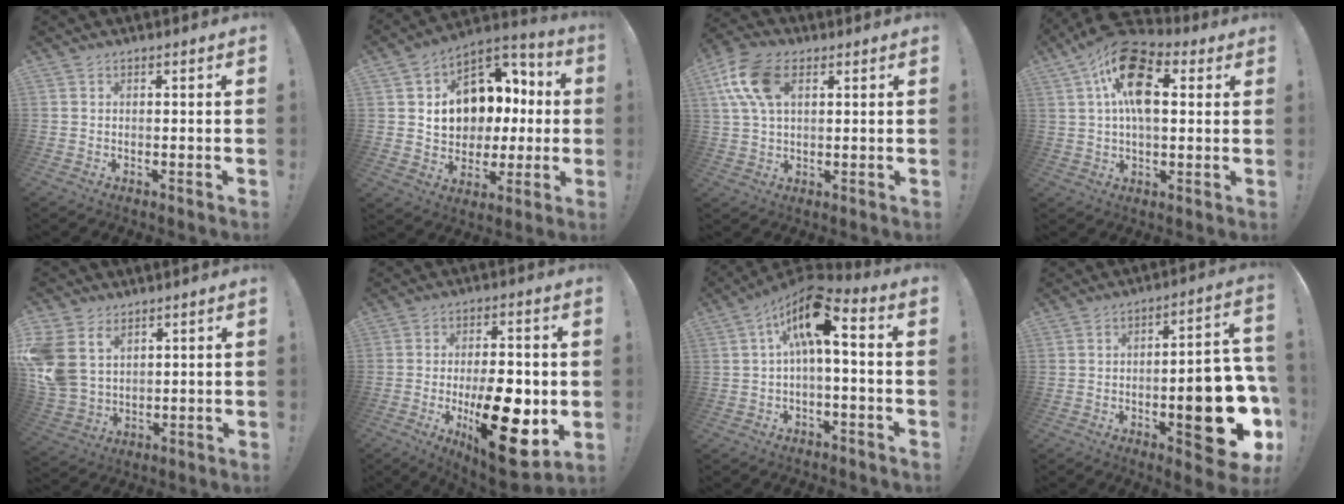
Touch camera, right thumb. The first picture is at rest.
{"total": 14.2, "force": [2.5, 11.8, 7.4], "torque": [-0.099, -0.016, 0.067]}
{"total": 13.7, "force": [4.7, 8.2, 9.8], "torque": [-0.190, -0.001, 0.091]}
{"total": 18.2, "force": [5.9, 9.9, 14.1], "torque": [-0.250, -0.011, 0.101]}
{"total": 11.8, "force": [5.0, 8.8, 6.0], "torque": [-0.132, -0.030, 0.102]}
{"total": 20.3, "force": [-4.7, 8.1, 18.1], "torque": [-0.290, 0.012, -0.062]}
{"total": 12.9, "force": [3.1, 4.0, 11.9], "torque": [-0.212, -0.005, 0.046]}
{"total": 20.5, "force": [-5.8, 7.1, 18.4], "torque": [-0.227, 0.024, -0.073]}